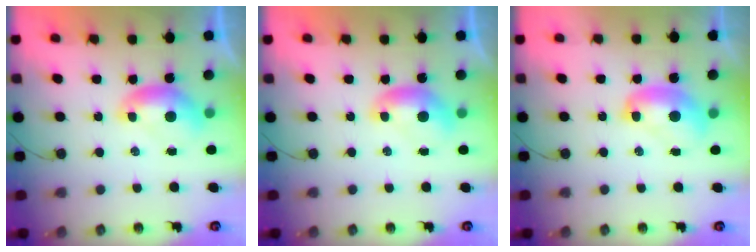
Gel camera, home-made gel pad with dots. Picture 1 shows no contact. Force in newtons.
{"total": 0.0}
{"total": 2.4, "press": 2.4, "slide": 0.3}